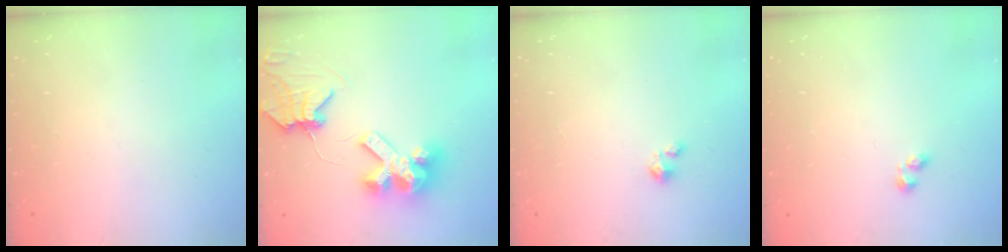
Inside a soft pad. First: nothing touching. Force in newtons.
{"total": 11.3, "press": 11.2, "slide": 1.3}
{"total": 1.8, "press": 1.8, "slide": 0.1}
{"total": 1.2, "press": 1.0, "slide": 0.6}